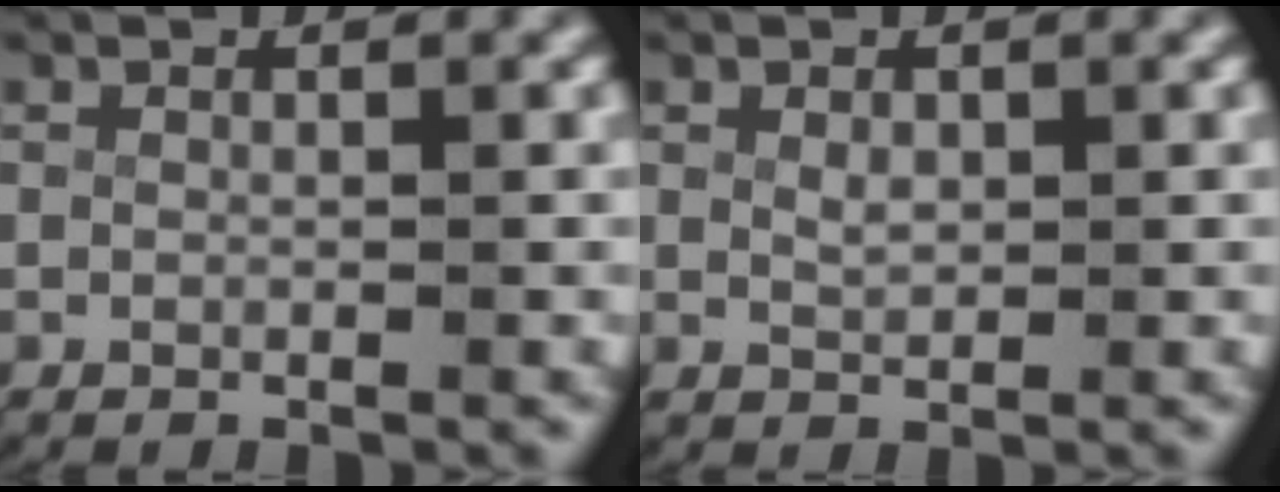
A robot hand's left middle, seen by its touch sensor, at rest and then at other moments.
{"total": 0.9, "force": [0.3, 0.4, 0.7], "torque": [-0.019, -0.011, 0.016]}